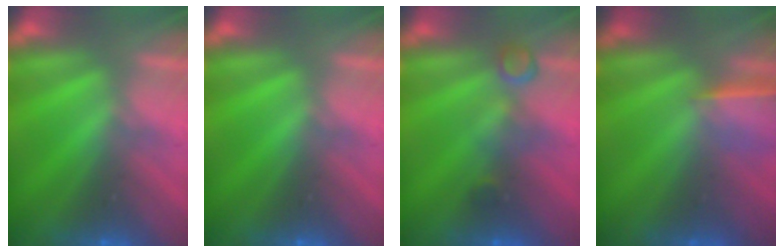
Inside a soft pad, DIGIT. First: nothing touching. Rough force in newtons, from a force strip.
{"total": 0.0}
{"total": 2.9}
{"total": 1.6}